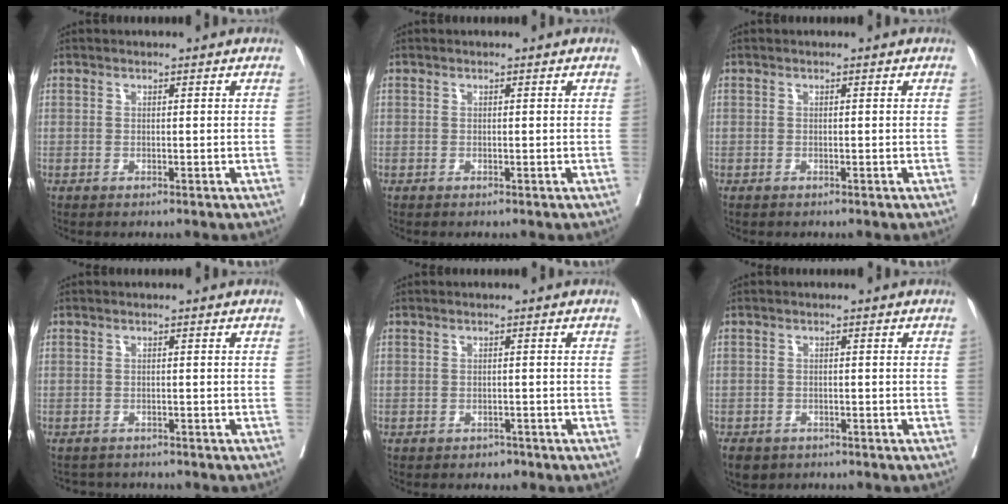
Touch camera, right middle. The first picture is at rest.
{"total": 0.0}
{"total": 0.0}
{"total": 2.9, "force": [-2.7, 0.9, -0.1], "torque": [0.004, -0.005, -0.042]}
{"total": 1.0, "force": [-0.8, 0.6, 0.1], "torque": [-0.003, 0.002, -0.012]}
{"total": 5.7, "force": [-4.0, 3.7, 1.7], "torque": [-0.037, -0.003, -0.059]}